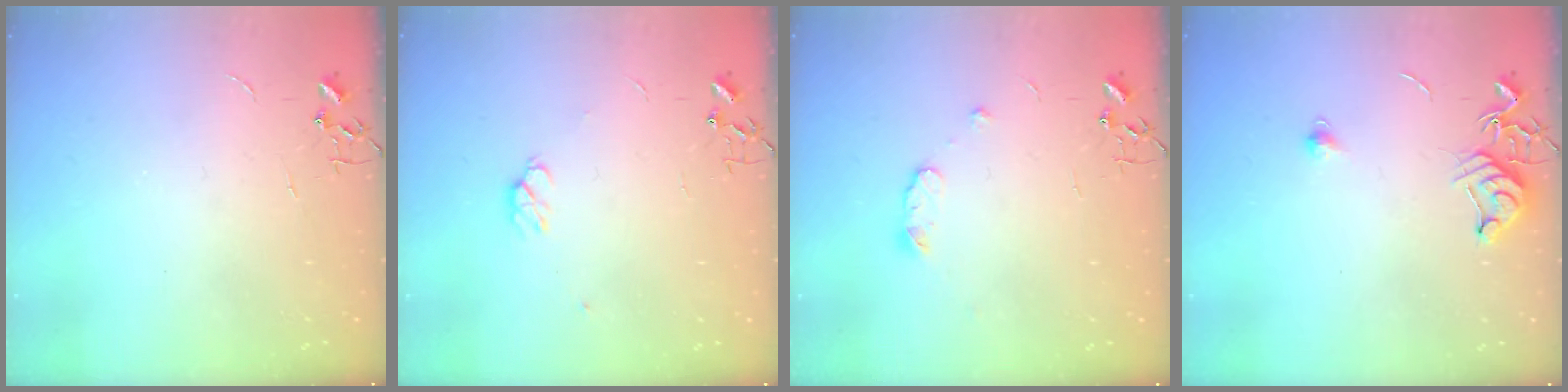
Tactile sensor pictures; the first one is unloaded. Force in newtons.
{"total": 4.4, "press": 4.3, "slide": 0.8}
{"total": 6.1, "press": 6.1, "slide": 0.8}
{"total": 7.8, "press": 7.7, "slide": 0.8}